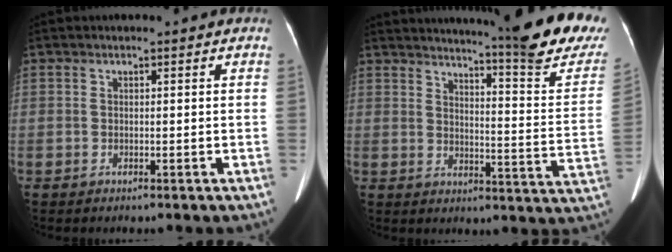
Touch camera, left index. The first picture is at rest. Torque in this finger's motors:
{"motor_torque": [0.91, -1.24, 0.10, 0.08]}